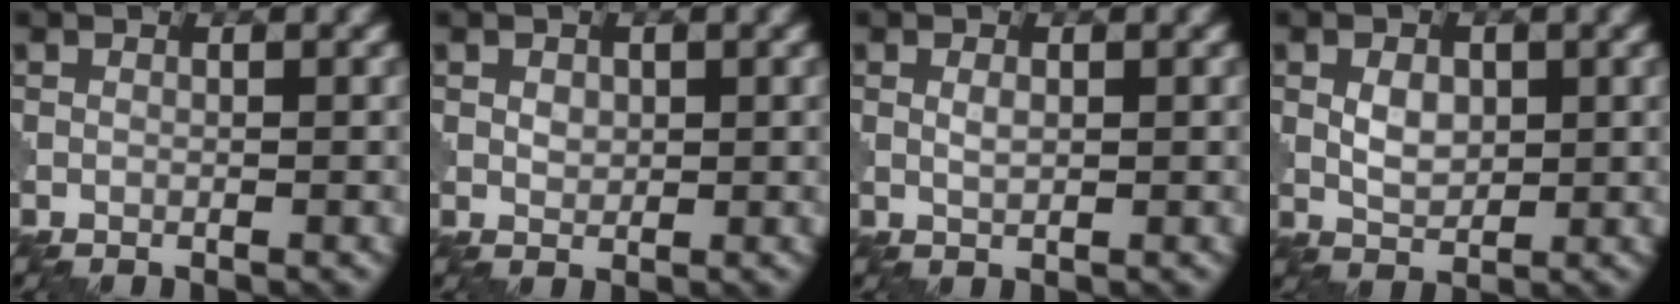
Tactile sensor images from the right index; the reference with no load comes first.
{"total": 1.2, "force": [0.4, 0.9, 0.7], "torque": [-0.012, -0.001, 0.008]}
{"total": 1.0, "force": [0.2, 0.4, 0.9], "torque": [-0.021, 0.000, 0.005]}
{"total": 2.7, "force": [0.4, 1.7, 2.0], "torque": [-0.039, 0.001, 0.008]}